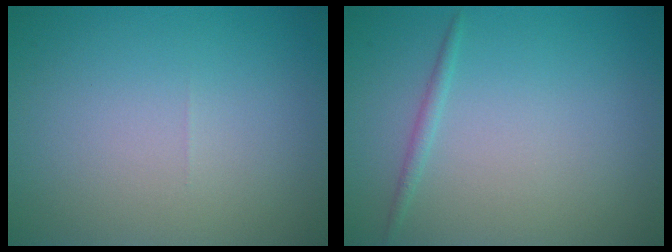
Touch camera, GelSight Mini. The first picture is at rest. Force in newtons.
{"total": 0.9, "press": 0.9, "slide": 0.0}